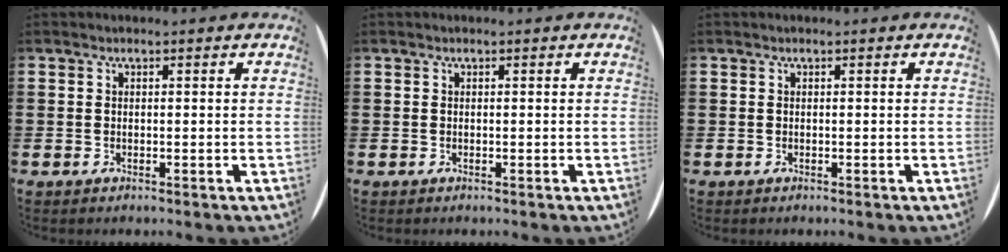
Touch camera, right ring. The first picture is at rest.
{"total": 0.0}
{"total": 0.0}